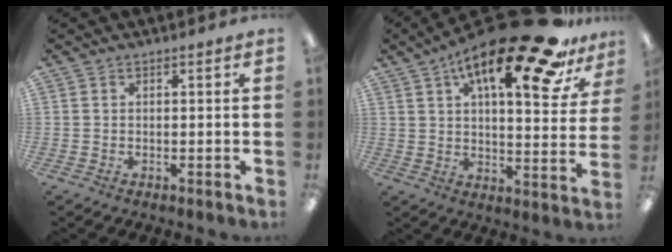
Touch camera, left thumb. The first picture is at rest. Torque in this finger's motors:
{"motor_torque": [0.21, 0.73, 1.44, -1.33, 0.30]}